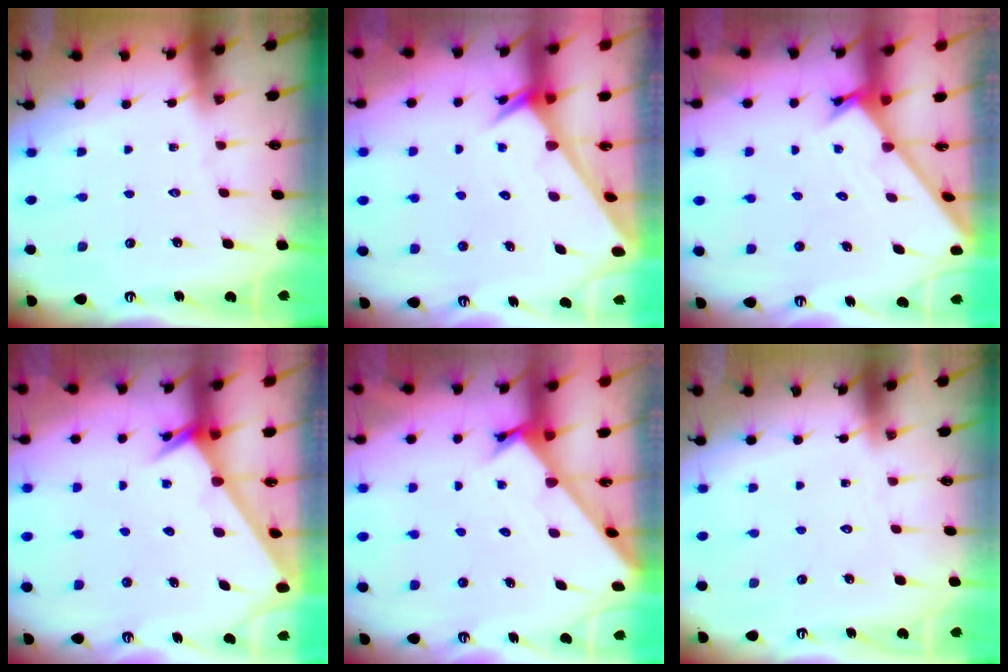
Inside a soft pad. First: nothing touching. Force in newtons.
{"total": 2.4, "press": 2.4, "slide": 0.1}
{"total": 1.8, "press": 1.8, "slide": 0.1}
{"total": 2.4, "press": 2.4, "slide": 0.1}
{"total": 2.3, "press": 2.3, "slide": 0.2}
{"total": 1.6, "press": 1.6, "slide": 0.1}